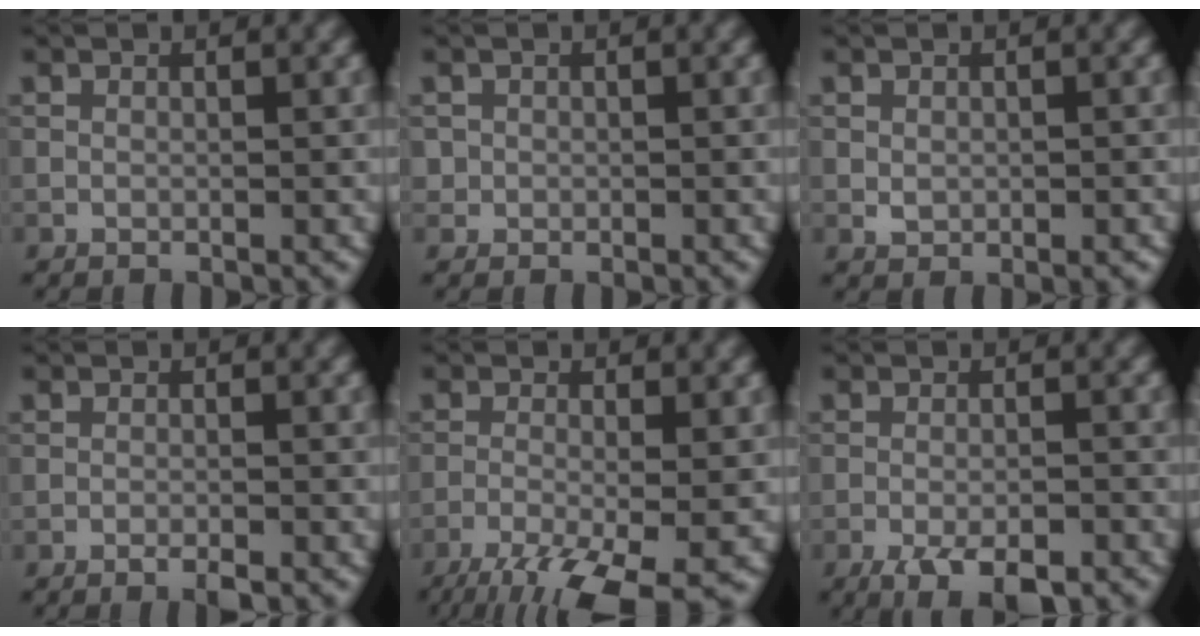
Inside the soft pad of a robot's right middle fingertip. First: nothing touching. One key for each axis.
{"total": 0.8, "fx": 0.0, "fy": 0.8, "fz": 0.0, "tx": 0.008, "ty": -0.004, "tz": -0.002}
{"total": 1.4, "fx": -0.2, "fy": 1.0, "fz": 1.0, "tx": -0.016, "ty": -0.003, "tz": -0.001}
{"total": 1.4, "fx": -1.0, "fy": 0.2, "fz": 1.0, "tx": -0.014, "ty": -0.001, "tz": -0.018}
{"total": 9.2, "fx": -5.5, "fy": 2.6, "fz": 6.9, "tx": -0.128, "ty": -0.026, "tz": -0.095}
{"total": 5.2, "fx": -3.4, "fy": 1.4, "fz": 3.6, "tx": -0.064, "ty": -0.006, "tz": -0.055}